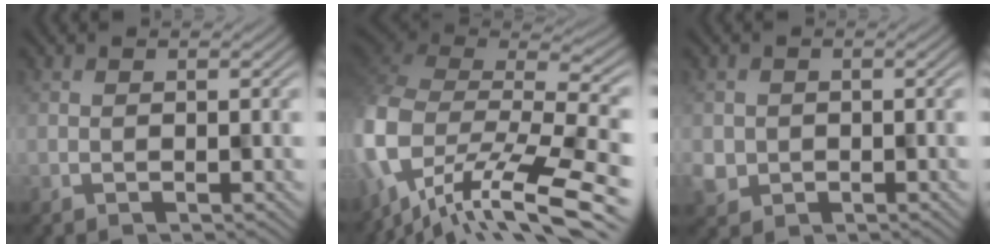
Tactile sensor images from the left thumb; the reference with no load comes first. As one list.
[{"total": 16.9, "force": [-8.8, 7.8, 12.1], "torque": [-0.297, -0.022, -0.141]}, {"total": 2.4, "force": [-0.7, 2.2, 0.4], "torque": [-0.014, -0.011, -0.015]}]